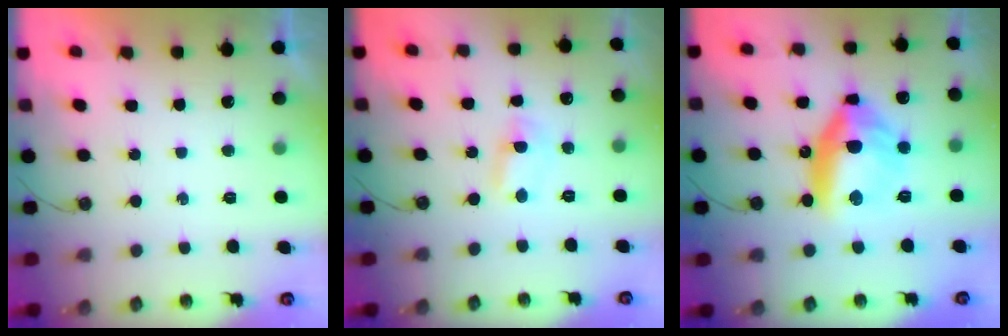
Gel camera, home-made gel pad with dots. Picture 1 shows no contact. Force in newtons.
{"total": 1.8, "press": 1.8, "slide": 0.2}
{"total": 14.4, "press": 14.2, "slide": 2.5}